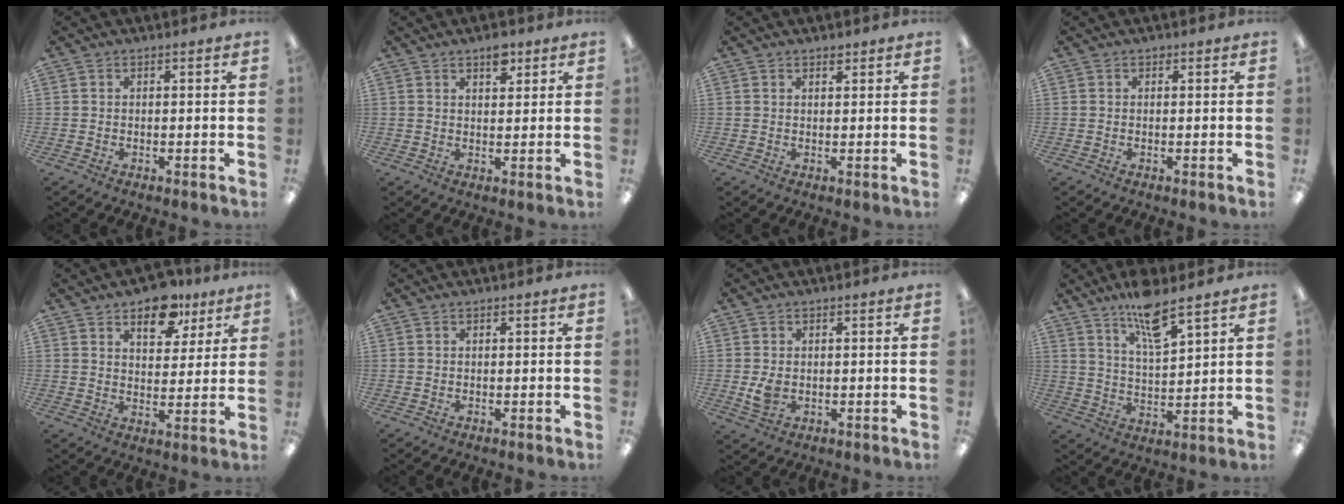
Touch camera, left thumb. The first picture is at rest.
{"total": 4.6, "force": [3.3, 2.0, 2.5], "torque": [-0.023, -0.015, 0.053]}
{"total": 1.5, "force": [1.3, 0.6, 0.5], "torque": [-0.003, -0.004, 0.022]}
{"total": 0.6, "force": [0.4, 0.4, 0.2], "torque": [-0.005, 0.003, 0.007]}
{"total": 11.3, "force": [7.4, 6.1, 6.1], "torque": [-0.059, -0.037, 0.123]}
{"total": 0.0}
{"total": 3.8, "force": [0.1, 2.8, 2.6], "torque": [-0.045, -0.007, -0.003]}
{"total": 9.8, "force": [7.7, 2.2, 5.7], "torque": [-0.098, -0.043, 0.133]}